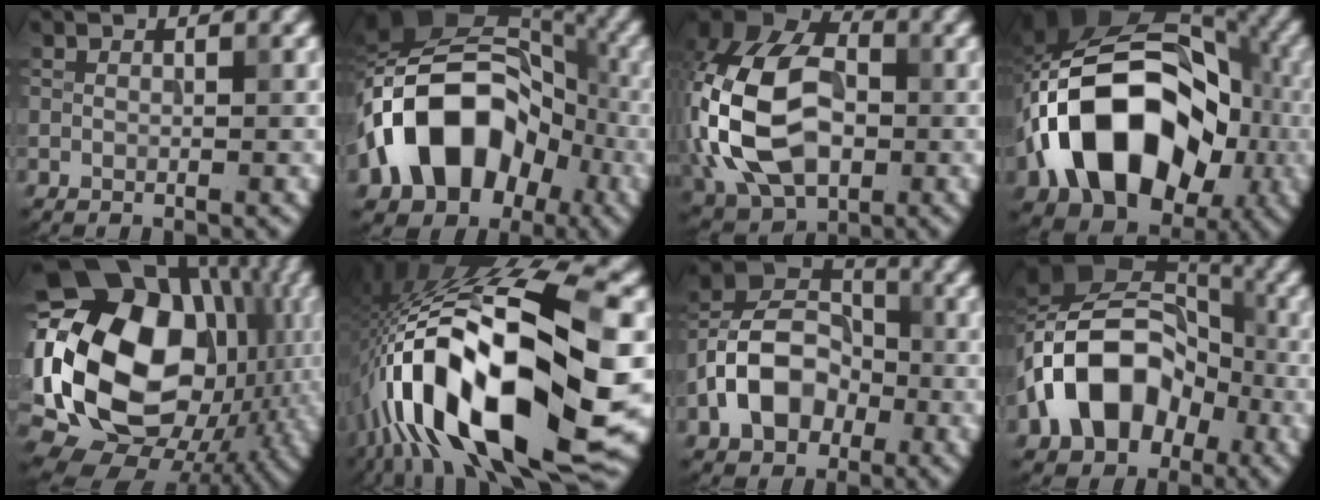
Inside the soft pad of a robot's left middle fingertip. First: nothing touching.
{"total": 13.6, "force": [-4.2, 9.7, 8.5], "torque": [-0.133, 0.010, -0.086]}
{"total": 13.8, "force": [-1.1, 9.4, 9.9], "torque": [-0.215, 0.000, -0.030]}
{"total": 14.8, "force": [-3.9, 10.3, 9.8], "torque": [-0.149, 0.005, -0.081]}
{"total": 19.9, "force": [0.1, 14.5, 13.6], "torque": [-0.261, 0.000, 0.022]}
{"total": 18.2, "force": [-3.3, 6.2, 16.8], "torque": [-0.301, 0.046, -0.056]}
{"total": 7.7, "force": [-2.4, 5.7, 4.5], "torque": [-0.078, 0.015, -0.060]}
{"total": 12.1, "force": [-3.9, 8.7, 7.4], "torque": [-0.130, 0.005, -0.082]}